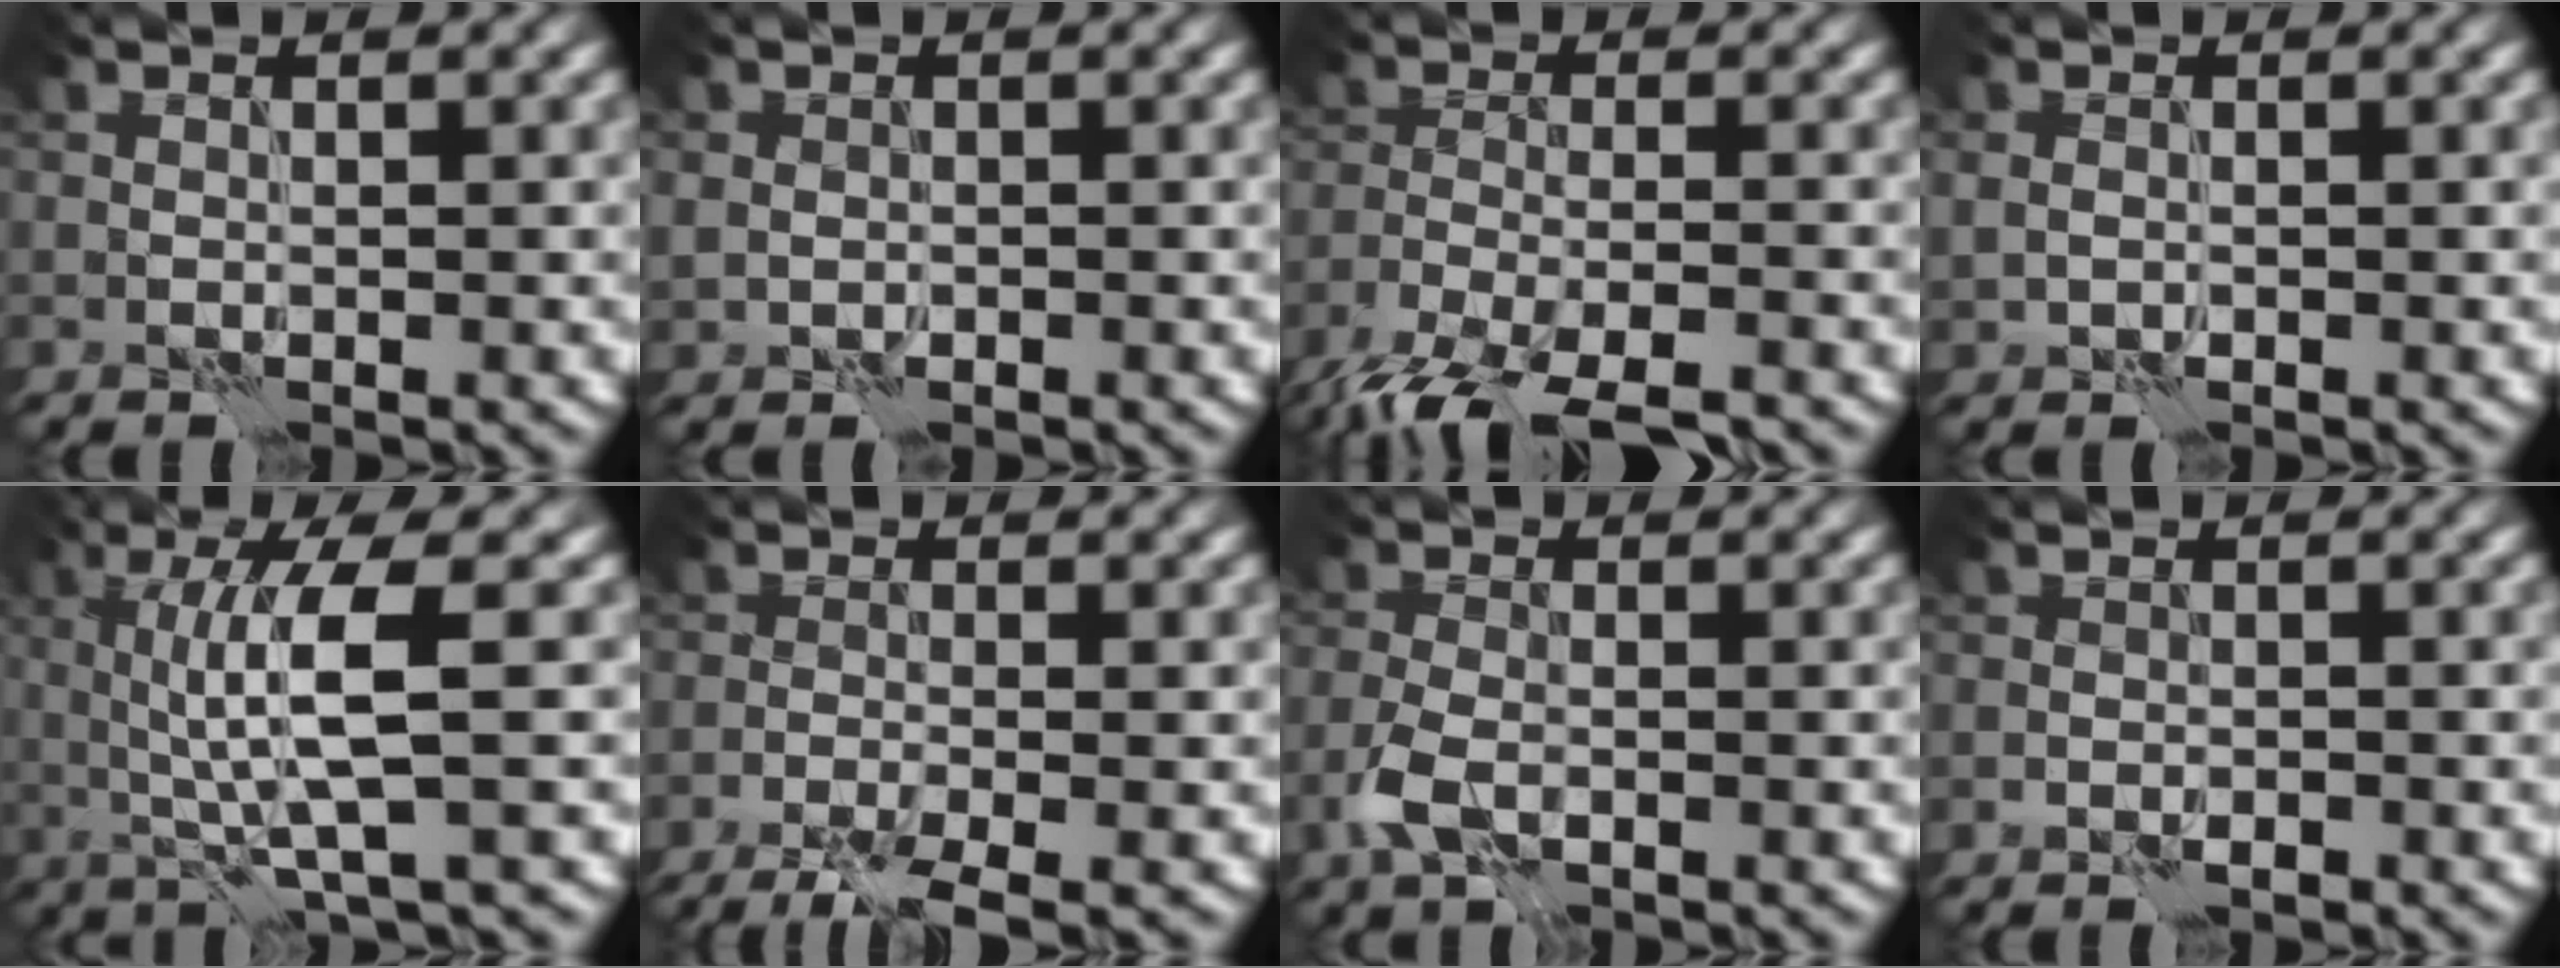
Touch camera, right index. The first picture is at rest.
{"total": 1.2, "force": [0.0, 1.1, 0.4], "torque": [-0.004, -0.004, -0.001]}
{"total": 9.0, "force": [-7.5, 2.2, 4.4], "torque": [-0.081, -0.027, -0.130]}
{"total": 1.0, "force": [0.1, 0.8, 0.6], "torque": [-0.009, -0.001, 0.005]}
{"total": 6.2, "force": [0.6, 1.1, 6.0], "torque": [-0.113, -0.001, 0.014]}
{"total": 4.5, "force": [-3.0, 0.8, 3.3], "torque": [-0.059, -0.005, -0.060]}
{"total": 3.0, "force": [-1.3, 1.6, 2.1], "torque": [-0.053, -0.004, -0.031]}
{"total": 1.0, "force": [-0.7, 0.5, 0.6], "torque": [-0.011, 0.001, -0.013]}